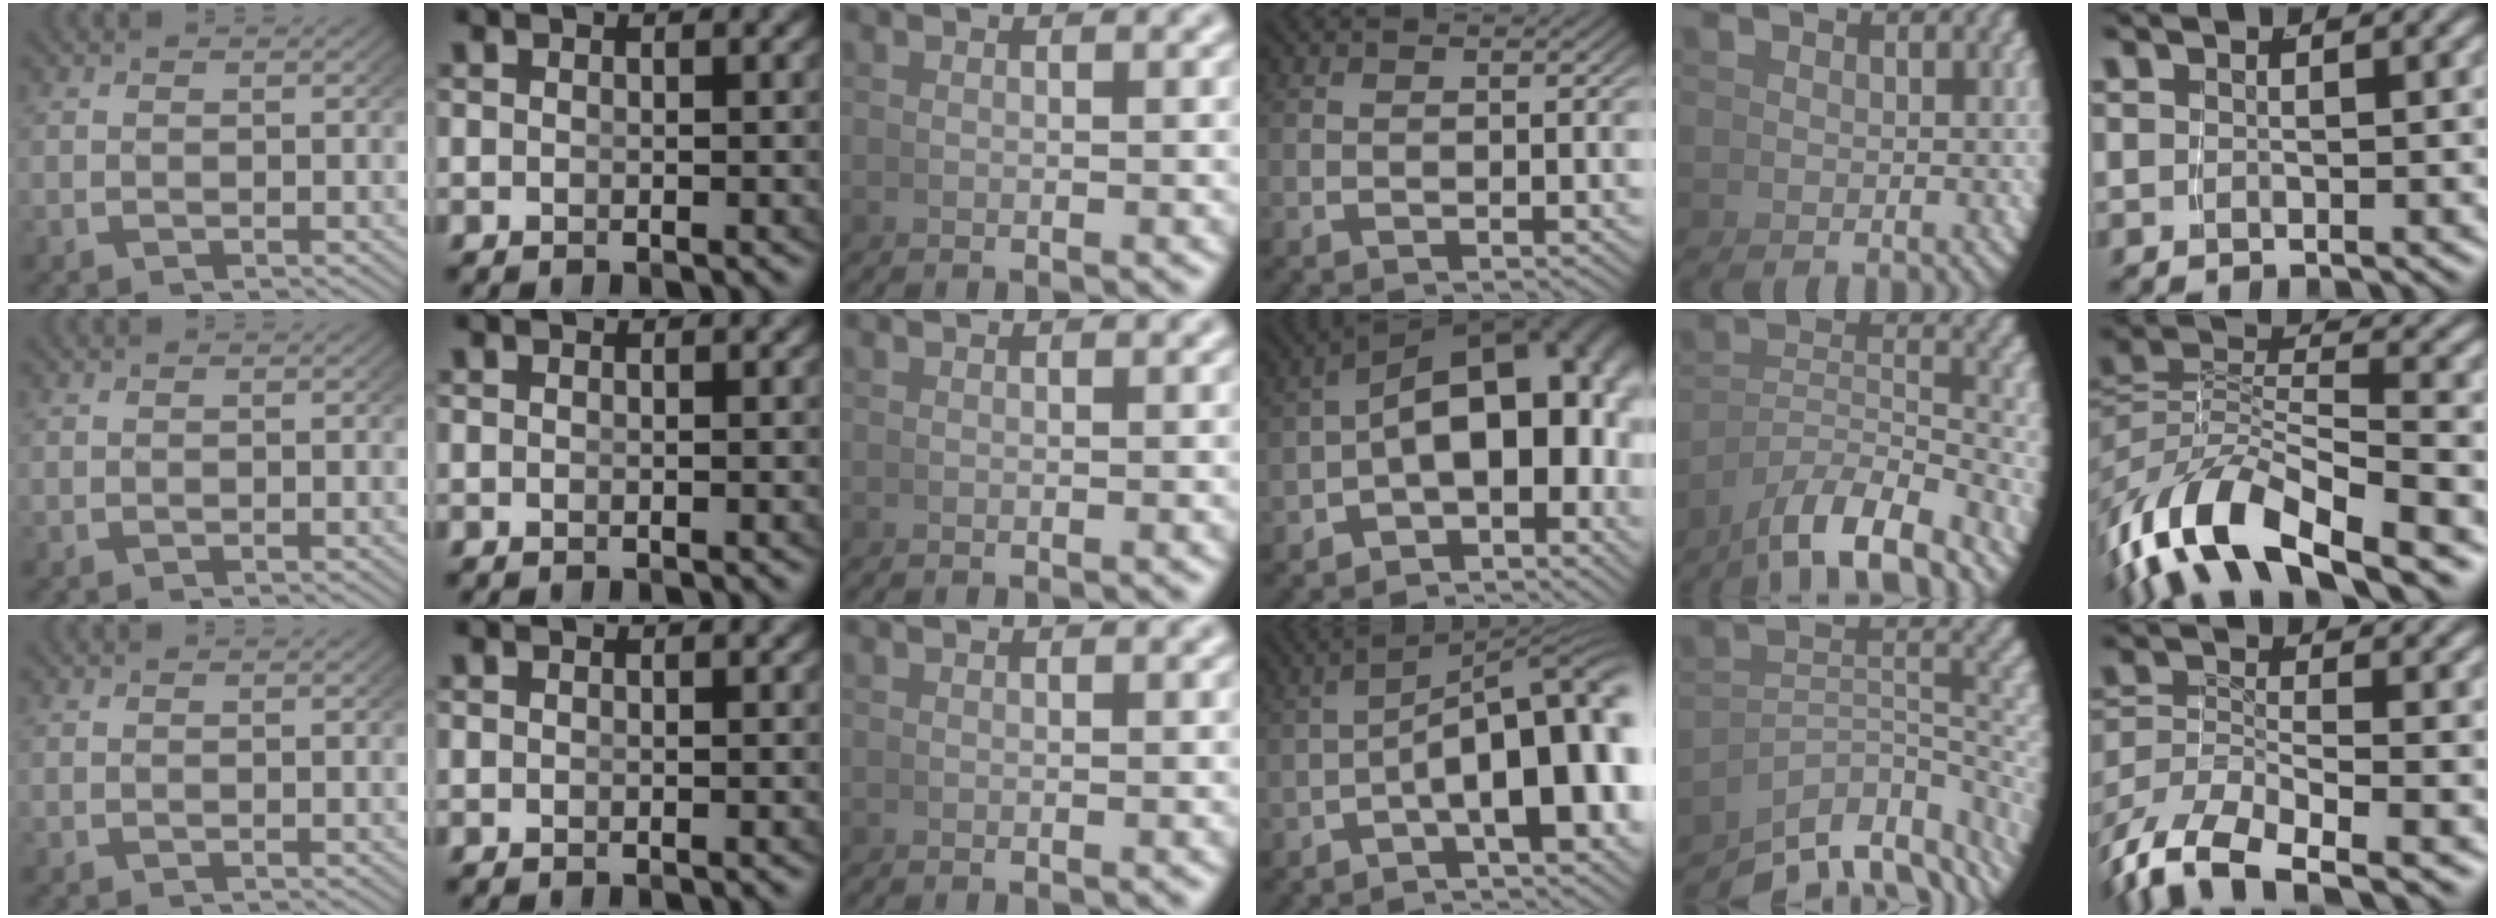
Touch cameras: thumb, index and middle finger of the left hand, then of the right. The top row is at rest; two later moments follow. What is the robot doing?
{"motion": "grasp_and_lifting", "object": "whiteboard"}